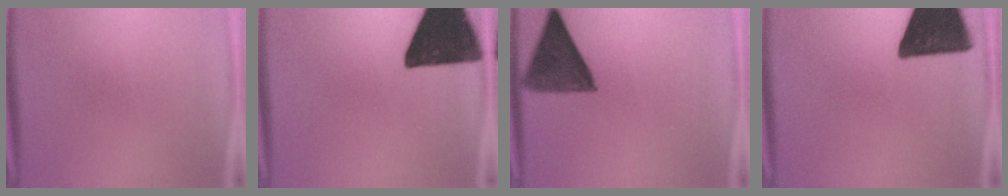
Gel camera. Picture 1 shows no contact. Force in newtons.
{"total": 17.6}
{"total": 11.1}
{"total": 16.7}